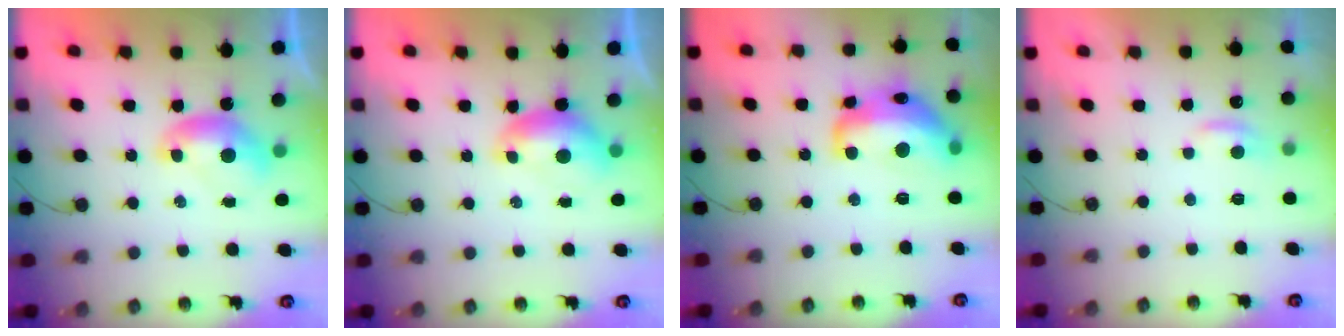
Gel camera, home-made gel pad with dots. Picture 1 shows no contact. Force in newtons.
{"total": 0.0}
{"total": 11.0, "press": 10.9, "slide": 0.9}
{"total": 0.6, "press": 0.1, "slide": 0.6}